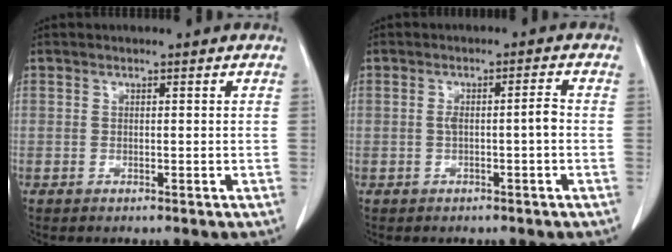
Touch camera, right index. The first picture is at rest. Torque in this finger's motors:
{"motor_torque": [0.37, 0.00, 0.06, 0.04]}